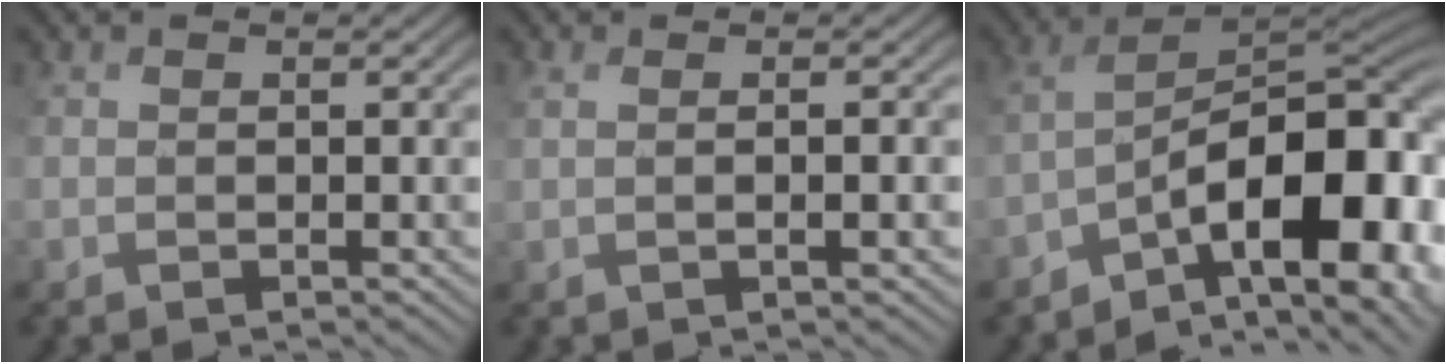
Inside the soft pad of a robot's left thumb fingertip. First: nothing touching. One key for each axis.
{"total": 2.8, "fx": 0.5, "fy": 0.7, "fz": 2.7, "tx": -0.036, "ty": 0.003, "tz": 0.010}
{"total": 13.9, "fx": -6.1, "fy": 5.7, "fz": 11.1, "tx": -0.166, "ty": 0.006, "tz": -0.093}